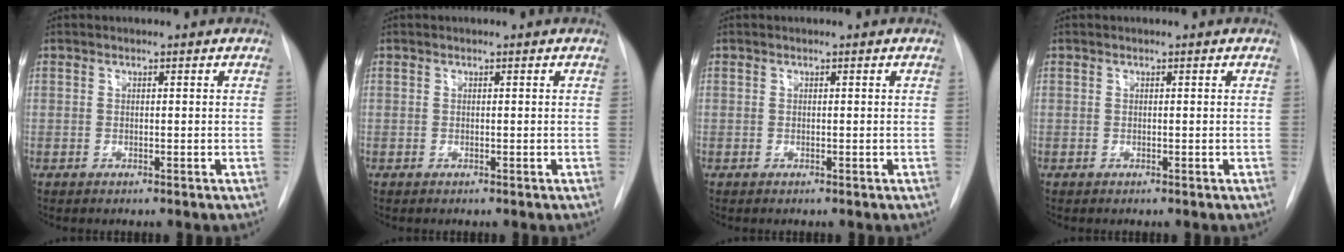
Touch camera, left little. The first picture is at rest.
{"total": 0.0}
{"total": 0.0}
{"total": 0.0}